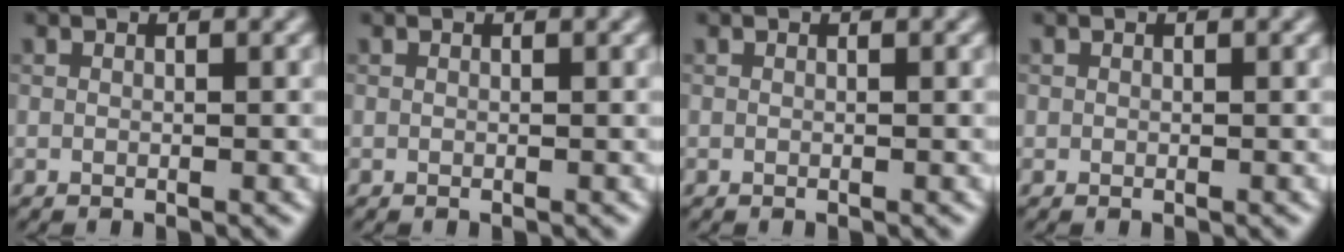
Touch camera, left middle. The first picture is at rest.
{"total": 0.0}
{"total": 0.0}
{"total": 0.0}